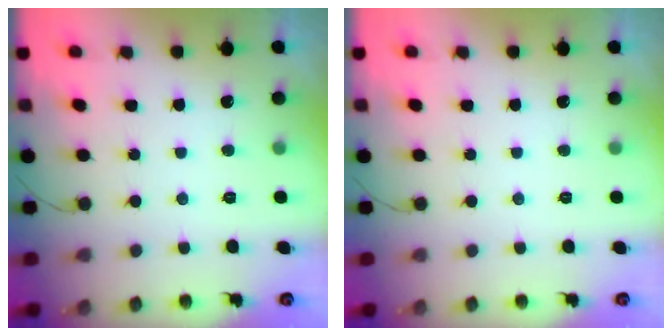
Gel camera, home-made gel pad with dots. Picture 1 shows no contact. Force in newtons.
{"total": 0.0}